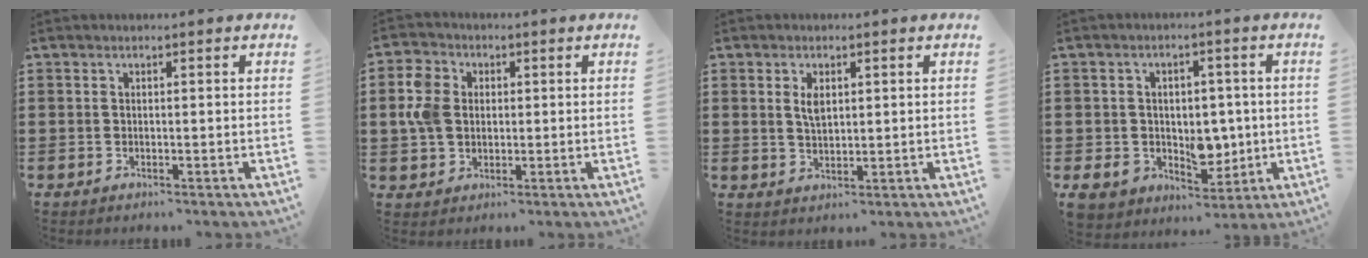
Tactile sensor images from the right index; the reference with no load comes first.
{"total": 5.9, "force": [0.6, 4.9, 3.3], "torque": [-0.097, 0.008, 0.004]}
{"total": 2.9, "force": [1.0, 1.4, 2.4], "torque": [-0.044, 0.002, 0.014]}
{"total": 6.4, "force": [0.0, 6.0, 2.4], "torque": [-0.061, -0.003, 0.010]}